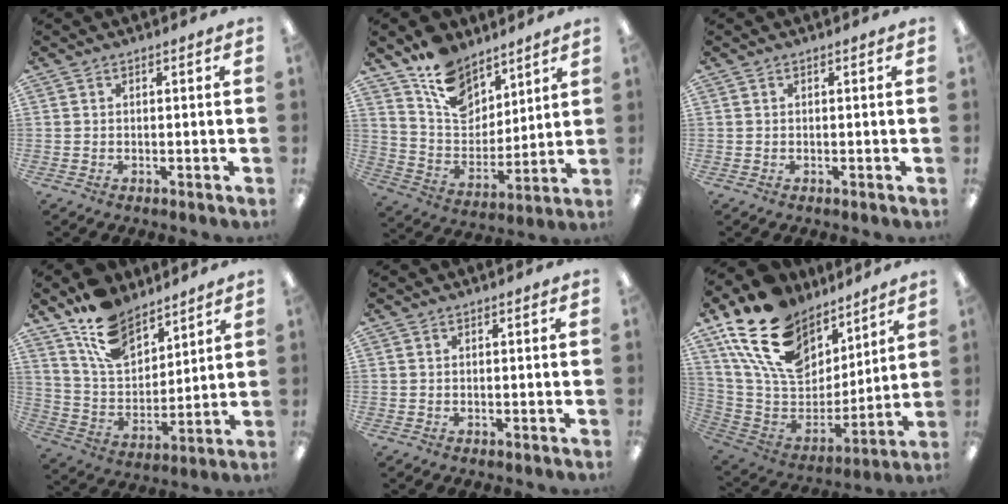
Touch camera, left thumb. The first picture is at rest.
{"total": 13.8, "force": [10.0, 8.1, 5.1], "torque": [-0.101, -0.062, 0.193]}
{"total": 0.0}
{"total": 14.0, "force": [10.4, 7.1, 6.2], "torque": [-0.134, -0.051, 0.198]}
{"total": 0.0}
{"total": 21.0, "force": [13.1, 12.6, 10.5], "torque": [-0.213, -0.072, 0.243]}